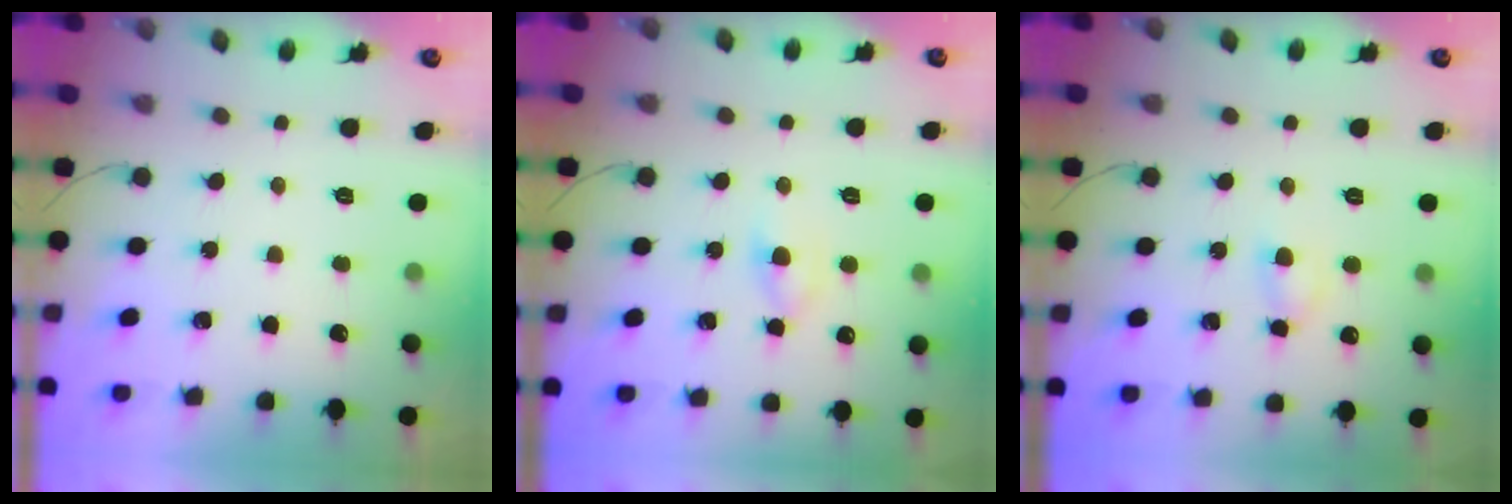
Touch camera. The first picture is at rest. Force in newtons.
{"total": 3.3, "press": 3.1, "slide": 1.2}
{"total": 3.8, "press": 3.5, "slide": 1.4}